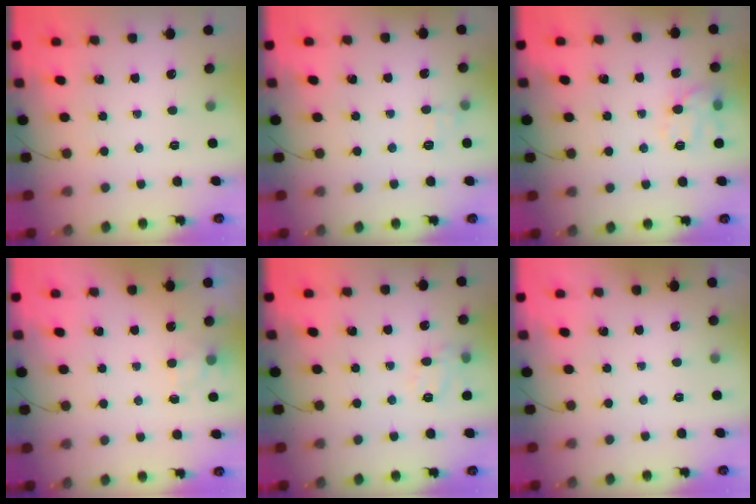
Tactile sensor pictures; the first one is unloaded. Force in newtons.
{"total": 6.2, "press": 6.0, "slide": 1.5}
{"total": 10.8, "press": 10.8, "slide": 0.4}
{"total": 3.1, "press": 2.6, "slide": 1.8}
{"total": 9.8, "press": 9.7, "slide": 1.2}
{"total": 1.9, "press": 1.9, "slide": 0.3}